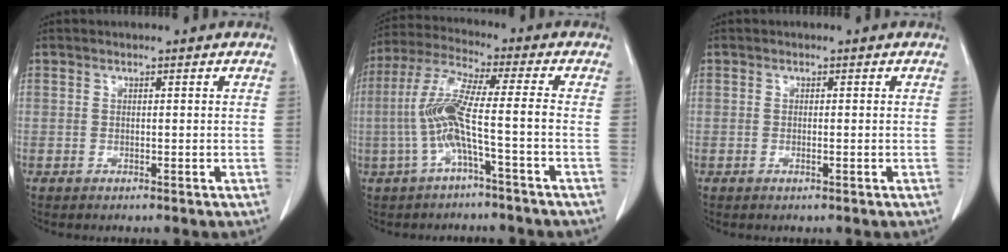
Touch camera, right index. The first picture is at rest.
{"total": 9.0, "force": [-2.4, 0.0, 8.6], "torque": [-0.189, 0.018, -0.050]}
{"total": 0.7, "force": [-0.2, 0.1, 0.7], "torque": [-0.013, -0.001, -0.001]}